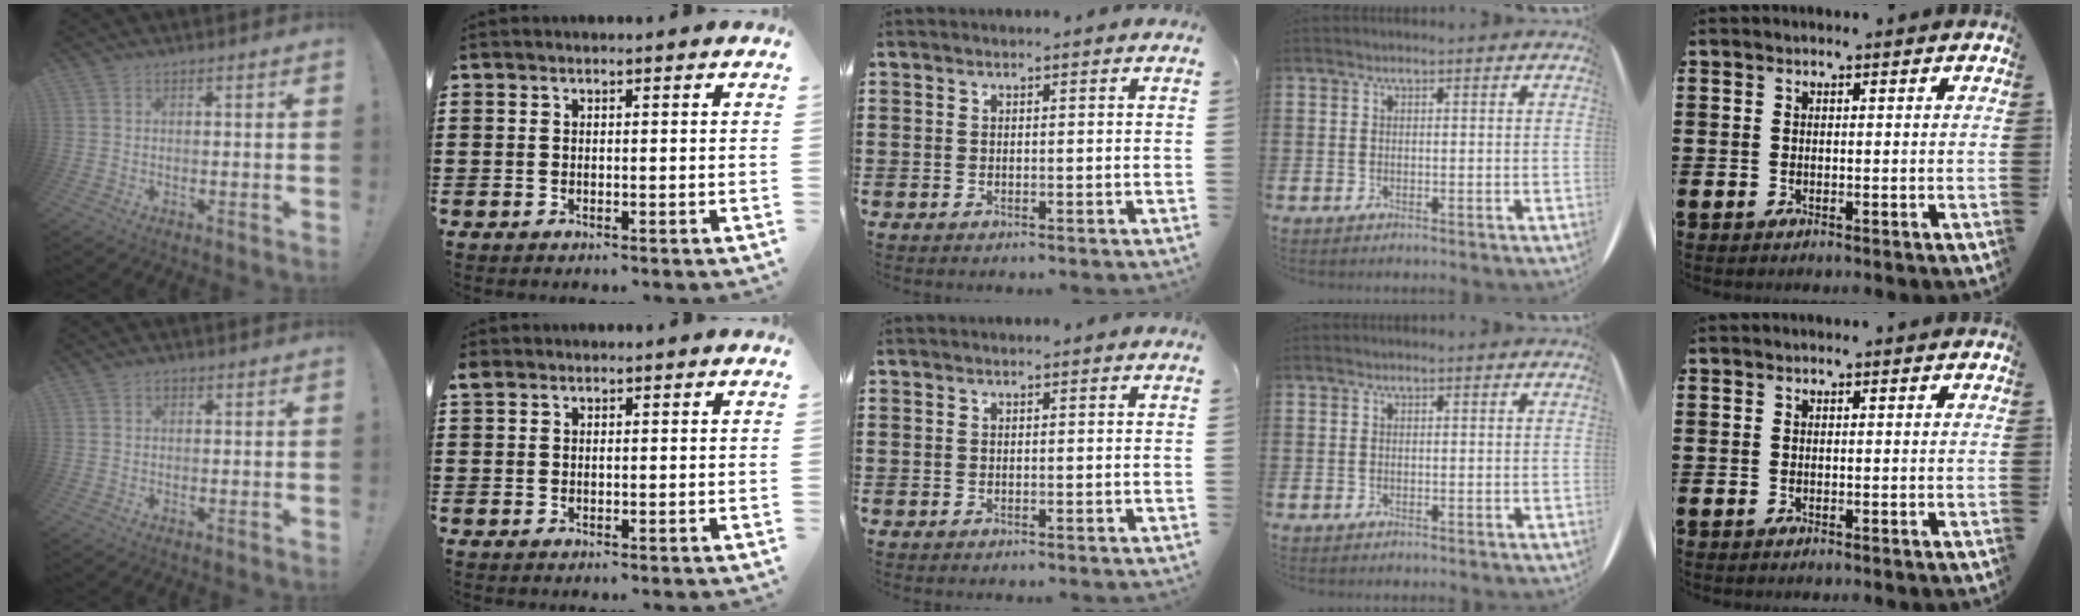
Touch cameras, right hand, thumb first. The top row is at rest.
{"thumb": {"total": 0.8, "force": [0.3, 0.7, 0.3], "torque": [-0.002, 0.000, 0.004]}, "index": {"total": 0.8, "force": [0.6, 0.5, 0.3], "torque": [-0.009, 0.001, 0.011]}}